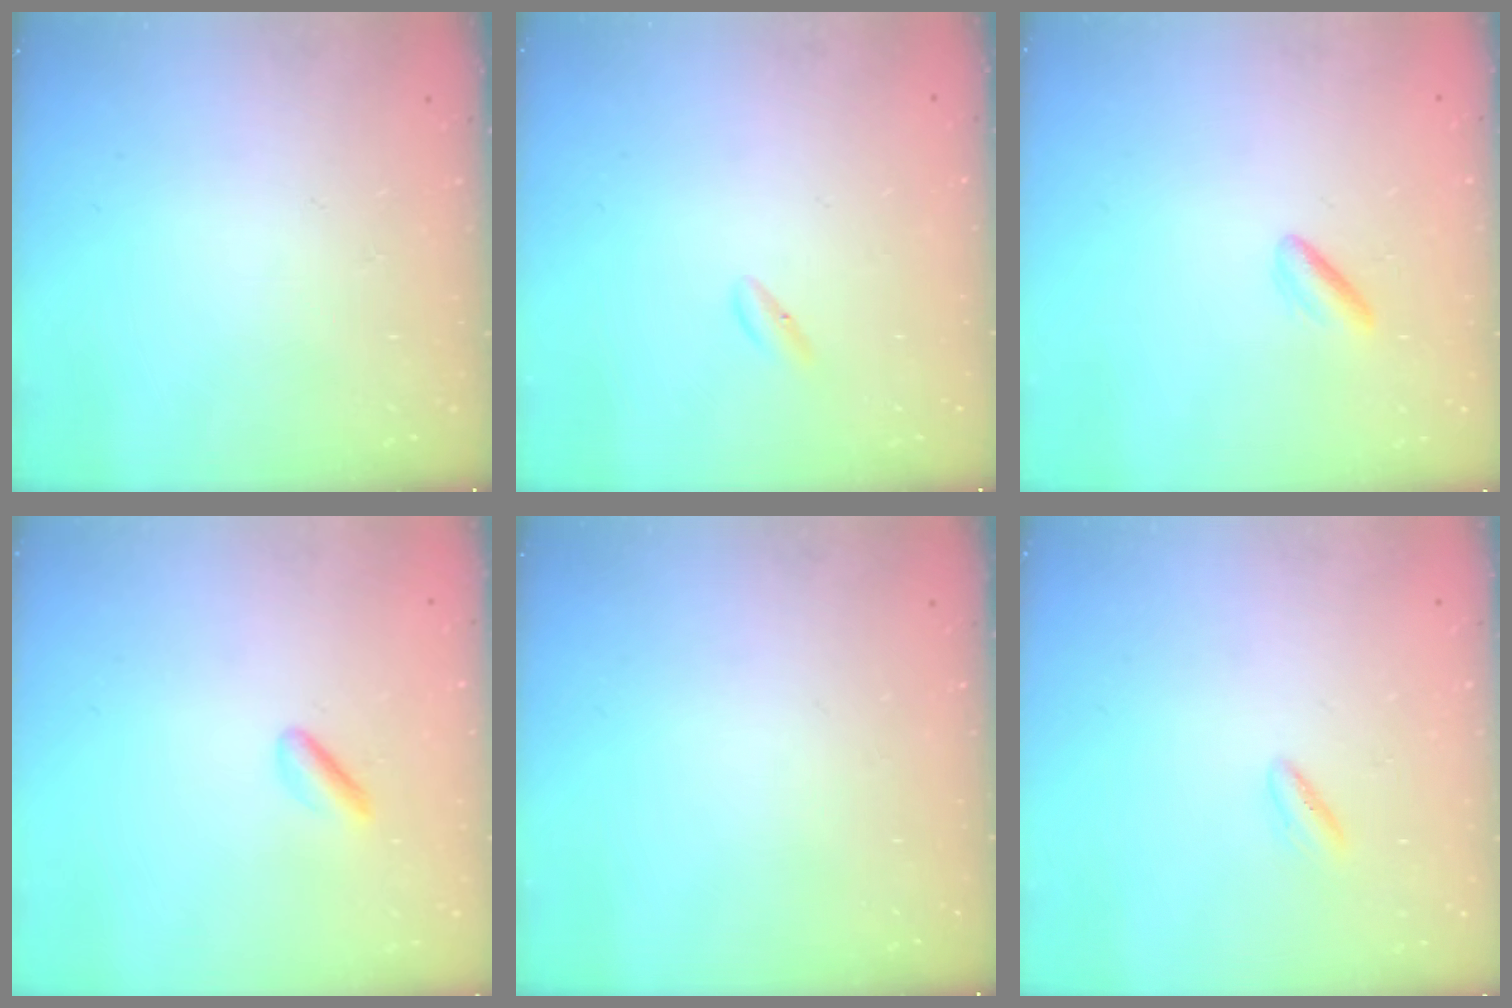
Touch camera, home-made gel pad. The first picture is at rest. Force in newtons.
{"total": 2.0, "press": 1.8, "slide": 0.7}
{"total": 2.9, "press": 2.7, "slide": 1.1}
{"total": 1.8, "press": 1.6, "slide": 0.8}
{"total": 0.0}
{"total": 1.4, "press": 1.2, "slide": 0.7}